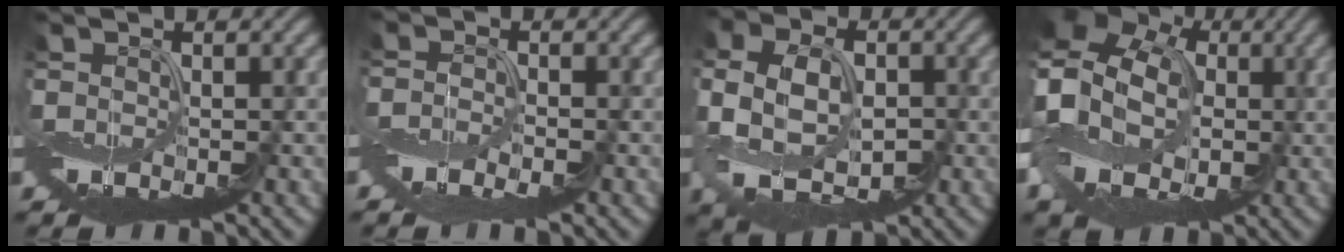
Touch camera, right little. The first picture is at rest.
{"total": 2.1, "force": [-1.6, 0.7, 1.1], "torque": [-0.027, -0.003, -0.038]}
{"total": 7.5, "force": [-1.0, 5.5, 5.0], "torque": [-0.123, -0.002, -0.018]}
{"total": 16.5, "force": [1.1, 13.3, 9.7], "torque": [-0.229, 0.012, -0.016]}